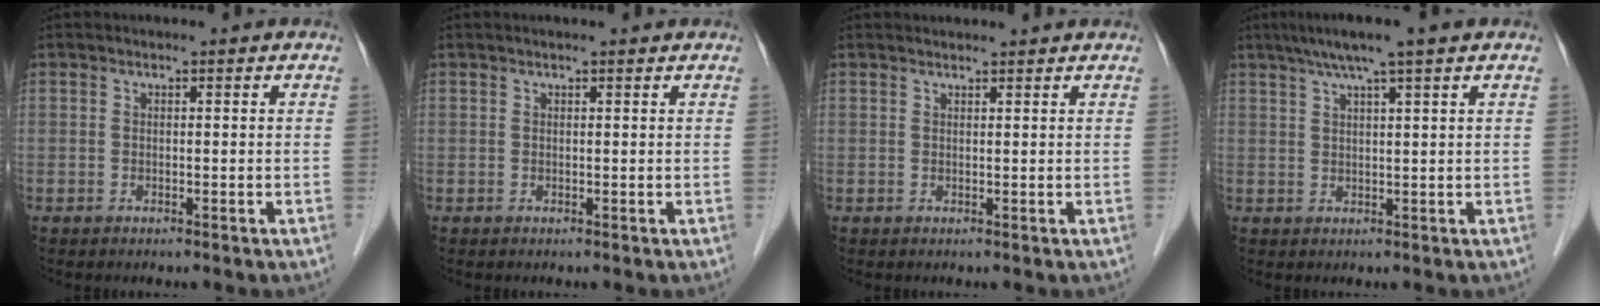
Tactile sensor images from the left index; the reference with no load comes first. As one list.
[{"total": 2.3, "force": [2.1, 0.2, 1.0], "torque": [-0.012, 0.018, 0.025]}, {"total": 3.2, "force": [3.1, 0.2, 0.5], "torque": [-0.012, 0.019, 0.039]}, {"total": 6.6, "force": [4.6, -0.6, 4.6], "torque": [-0.079, 0.023, 0.078]}]